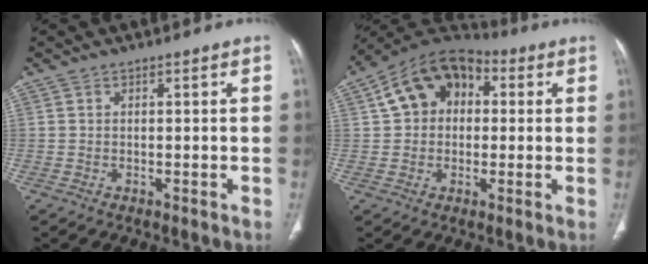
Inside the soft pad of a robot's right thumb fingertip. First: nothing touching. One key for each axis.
{"total": 12.8, "fx": 2.6, "fy": 9.4, "fz": 8.2, "tx": -0.114, "ty": 0.032, "tz": 0.031}